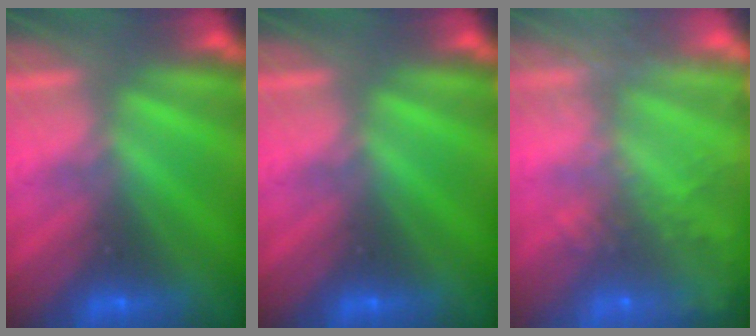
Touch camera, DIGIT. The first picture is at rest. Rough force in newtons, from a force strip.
{"total": 0.0}
{"total": 6.8}